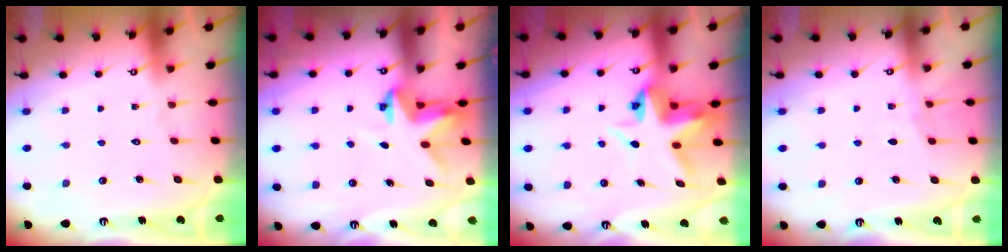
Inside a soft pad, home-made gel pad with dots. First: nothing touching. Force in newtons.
{"total": 3.5, "press": 3.5, "slide": 0.3}
{"total": 6.6, "press": 6.6, "slide": 0.6}
{"total": 4.2, "press": 4.2, "slide": 0.4}